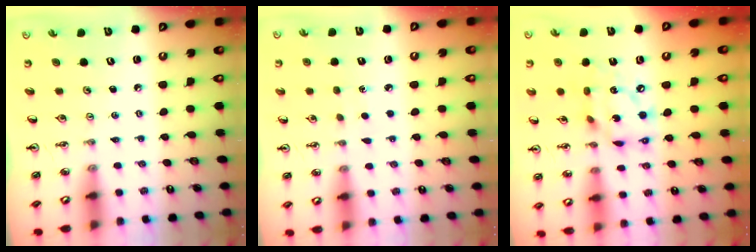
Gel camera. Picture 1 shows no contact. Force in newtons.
{"total": 2.4, "press": 2.4, "slide": 0.3}
{"total": 14.0, "press": 14.0, "slide": 1.1}